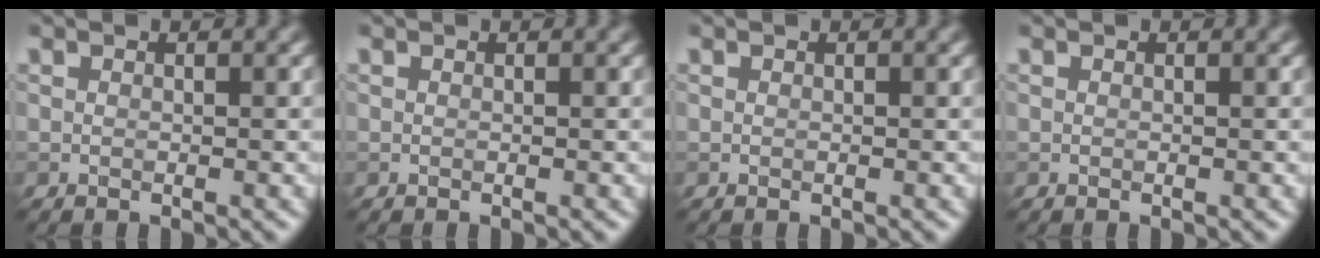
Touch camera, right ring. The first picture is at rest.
{"total": 0.0}
{"total": 0.0}
{"total": 0.0}